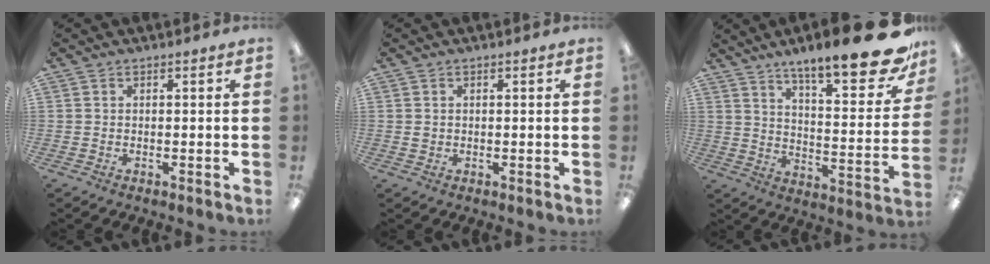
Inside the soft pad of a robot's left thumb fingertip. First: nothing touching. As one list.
[{"total": 1.2, "force": [0.1, 1.2, 0.4], "torque": [-0.008, 0.005, 0.000]}, {"total": 17.6, "force": [13.7, 3.4, 10.6], "torque": [-0.160, -0.098, 0.222]}]